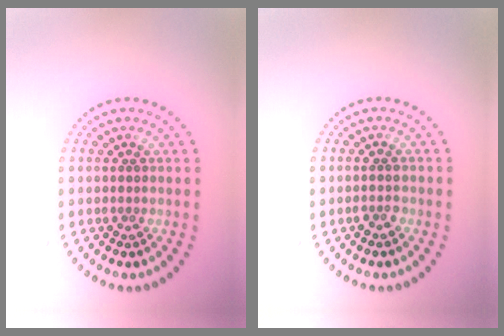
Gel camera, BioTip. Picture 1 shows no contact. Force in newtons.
{"total": 1.3, "press": 1.3, "slide": 0.1}